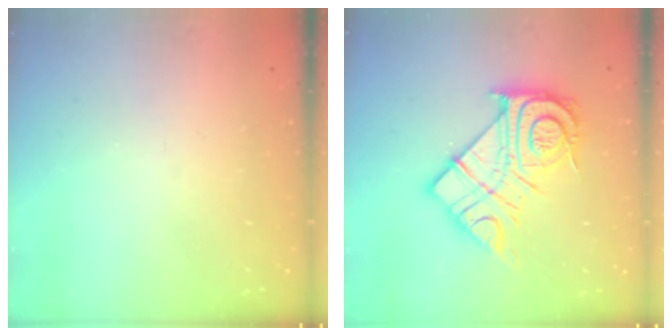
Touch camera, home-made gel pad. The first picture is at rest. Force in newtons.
{"total": 20.9, "press": 20.8, "slide": 1.9}